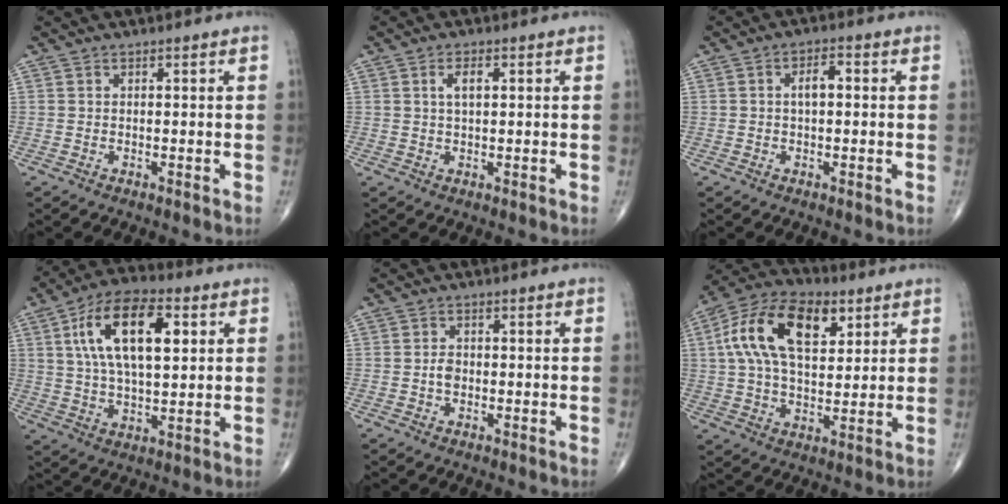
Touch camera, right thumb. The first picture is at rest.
{"total": 3.2, "force": [0.9, 1.4, 2.7], "torque": [-0.050, 0.003, 0.017]}
{"total": 3.4, "force": [0.2, 1.7, 3.0], "torque": [-0.051, 0.012, 0.000]}
{"total": 17.2, "force": [4.9, 8.0, 14.4], "torque": [-0.247, 0.005, 0.083]}
{"total": 1.9, "force": [-0.4, 1.3, 1.3], "torque": [-0.021, 0.004, -0.009]}
{"total": 18.0, "force": [5.9, 9.9, 13.8], "torque": [-0.235, 0.004, 0.098]}